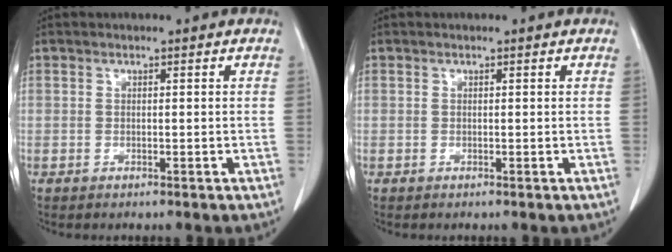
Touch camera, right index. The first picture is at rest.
{"total": 0.0}